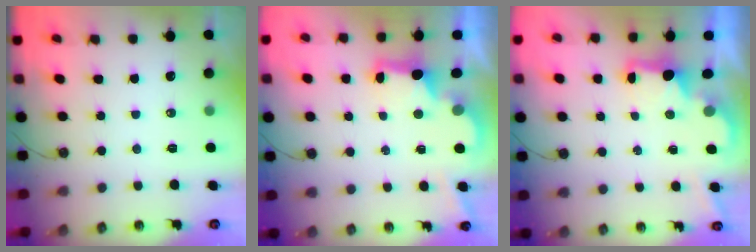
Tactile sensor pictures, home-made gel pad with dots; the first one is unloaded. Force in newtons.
{"total": 2.9, "press": 2.7, "slide": 0.9}
{"total": 2.1, "press": 2.0, "slide": 0.7}